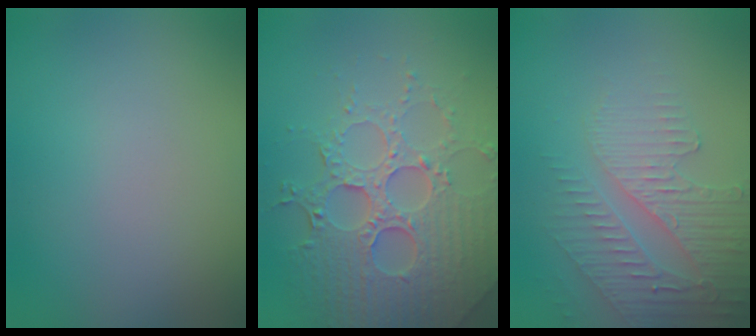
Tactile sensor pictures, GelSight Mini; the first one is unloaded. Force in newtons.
{"total": 8.0, "press": 5.9, "slide": 5.5}
{"total": 3.7, "press": 3.5, "slide": 1.4}